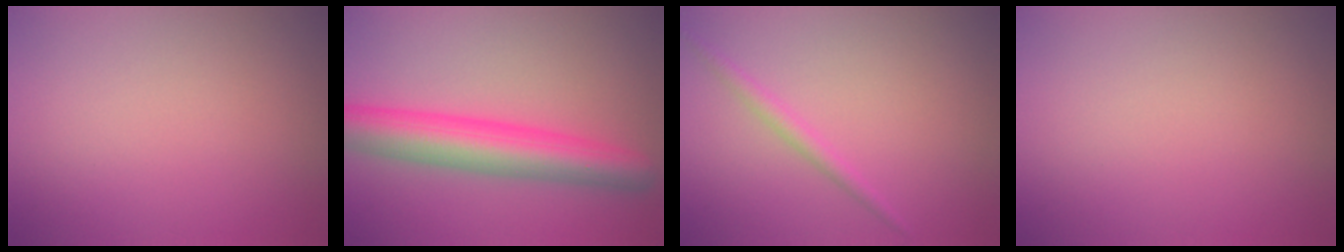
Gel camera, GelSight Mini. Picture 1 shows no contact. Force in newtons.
{"total": 7.0, "press": 7.0, "slide": 0.2}
{"total": 1.4, "press": 1.4, "slide": 0.1}
{"total": 0.0}